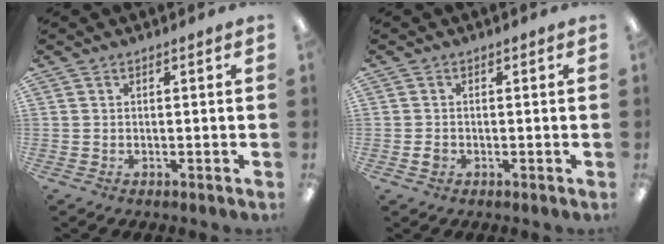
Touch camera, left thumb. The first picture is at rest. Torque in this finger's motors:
{"motor_torque": [-0.19, 0.13, 0.11, -0.17, 0.04]}